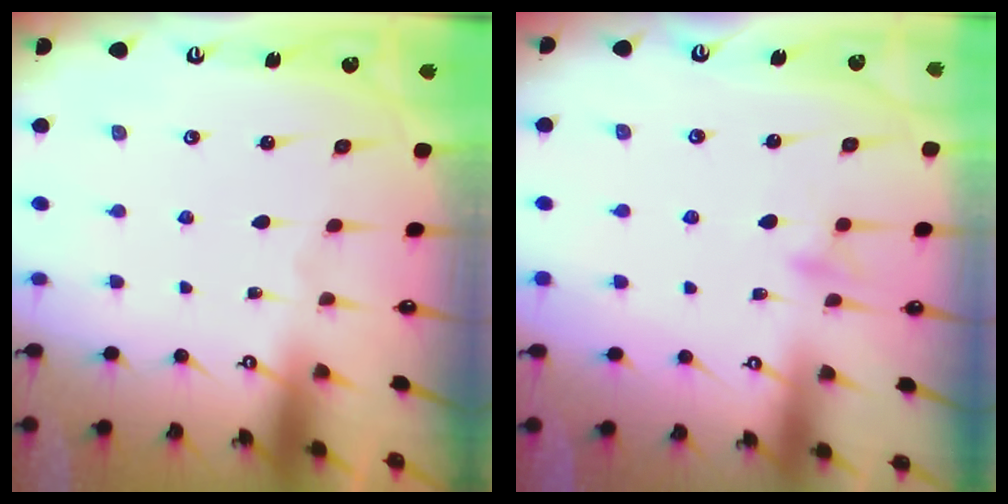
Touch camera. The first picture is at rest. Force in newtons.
{"total": 8.3, "press": 8.3, "slide": 0.9}